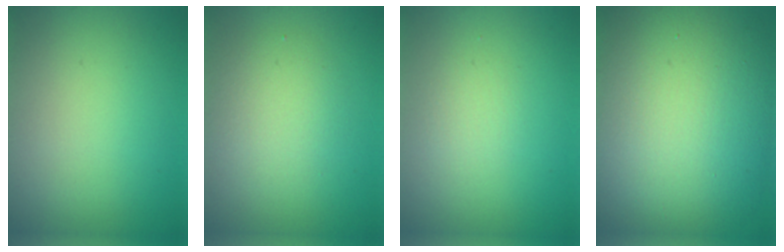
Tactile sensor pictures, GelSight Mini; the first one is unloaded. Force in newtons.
{"total": 2.8, "press": 2.8, "slide": 0.1}
{"total": 1.2, "press": 1.2, "slide": 0.0}
{"total": 17.2, "press": 17.2, "slide": 1.1}